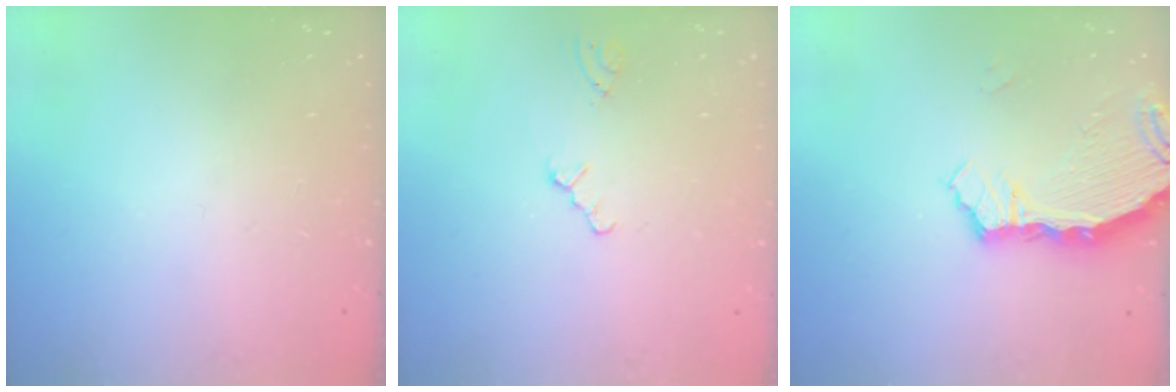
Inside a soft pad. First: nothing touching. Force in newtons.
{"total": 0.0}
{"total": 4.5, "press": 3.9, "slide": 2.2}